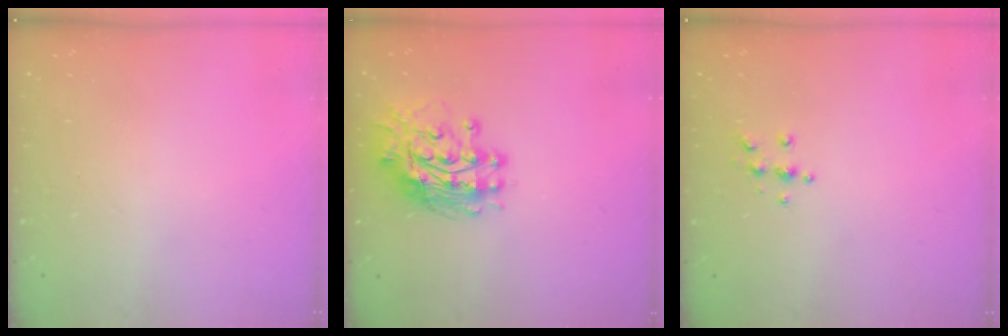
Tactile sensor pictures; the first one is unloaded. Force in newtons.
{"total": 12.3, "press": 12.2, "slide": 1.6}
{"total": 5.1, "press": 5.1, "slide": 0.3}